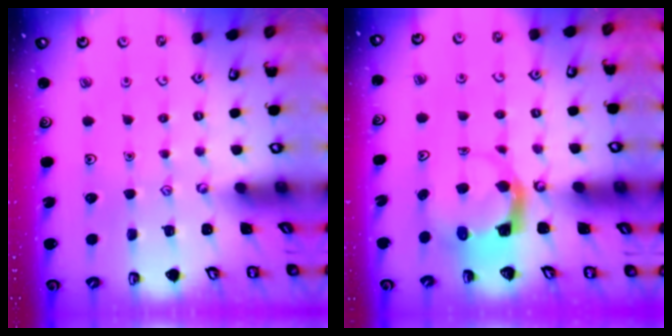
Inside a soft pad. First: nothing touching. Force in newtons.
{"total": 4.0, "press": 3.9, "slide": 0.3}